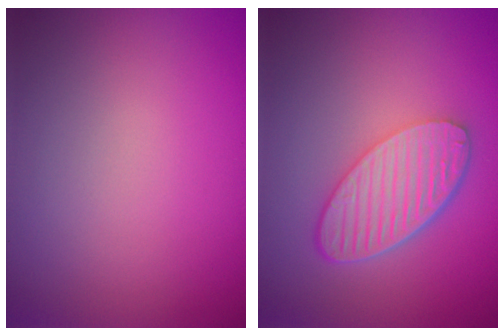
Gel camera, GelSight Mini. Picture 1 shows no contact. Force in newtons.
{"total": 5.5, "press": 4.0, "slide": 3.7}